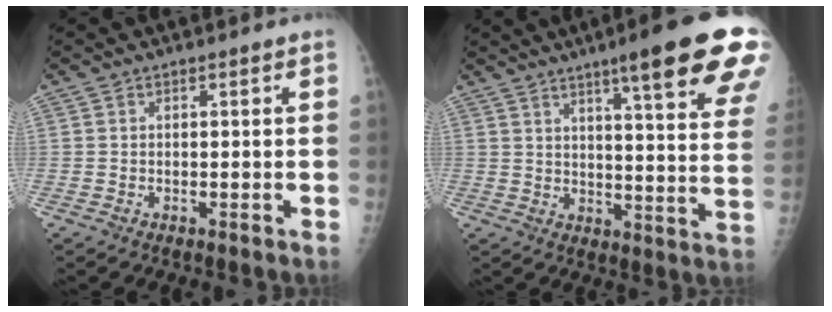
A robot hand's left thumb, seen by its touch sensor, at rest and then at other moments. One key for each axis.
{"total": 21.7, "fx": 13.5, "fy": 2.6, "fz": 16.8, "tx": -0.205, "ty": -0.053, "tz": 0.169}